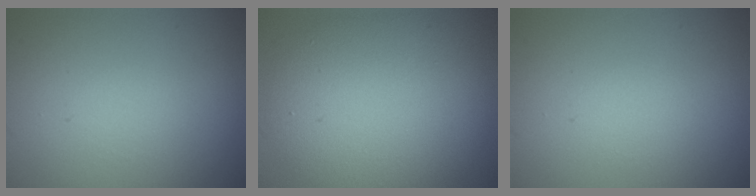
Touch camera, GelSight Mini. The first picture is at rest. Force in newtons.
{"total": 9.2, "press": 9.1, "slide": 0.9}
{"total": 1.0, "press": 1.0, "slide": 0.0}